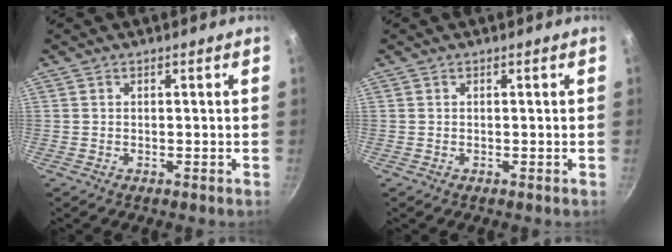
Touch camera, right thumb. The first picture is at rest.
{"total": 0.0}